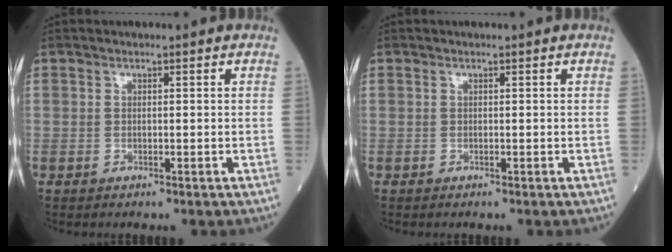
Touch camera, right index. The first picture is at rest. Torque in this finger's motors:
{"motor_torque": [0.08, 0.04, 0.04, 0.01]}